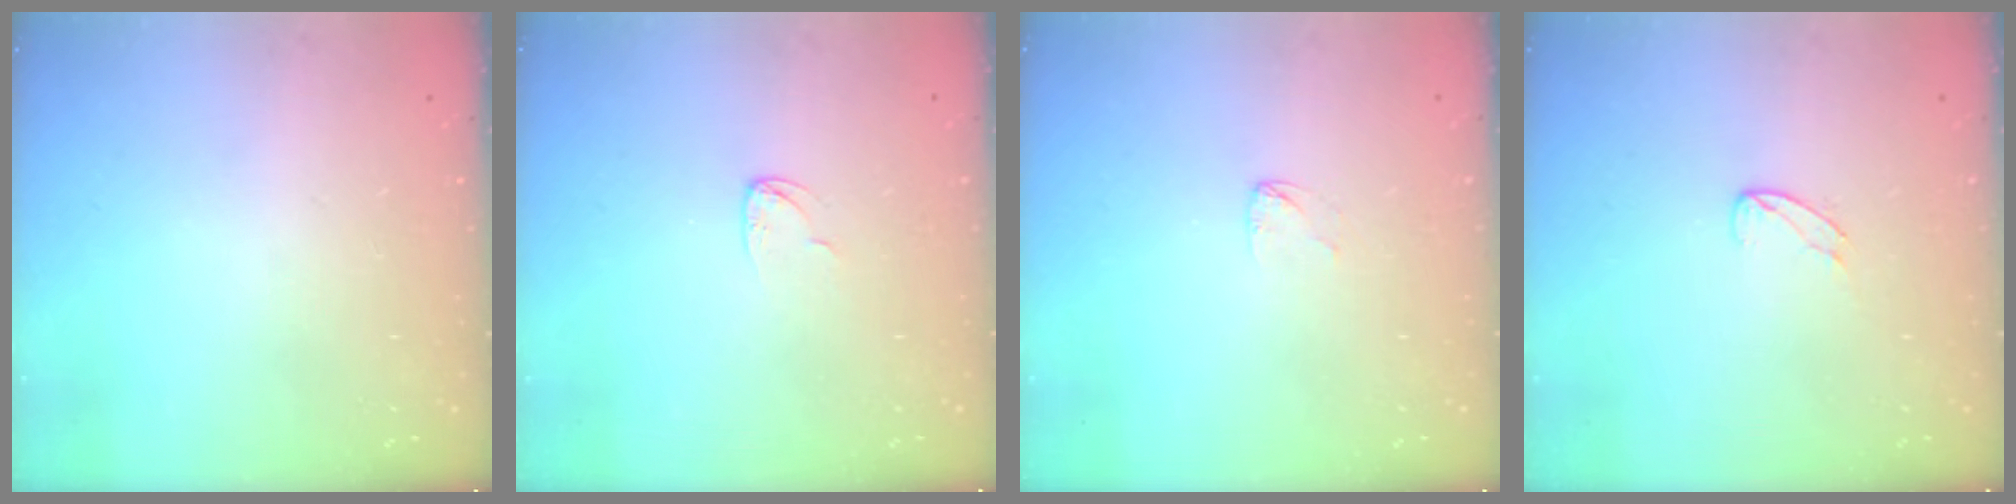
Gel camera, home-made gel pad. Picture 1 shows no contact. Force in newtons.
{"total": 4.2, "press": 4.2, "slide": 0.2}
{"total": 2.4, "press": 2.4, "slide": 0.2}
{"total": 4.3, "press": 4.3, "slide": 0.3}